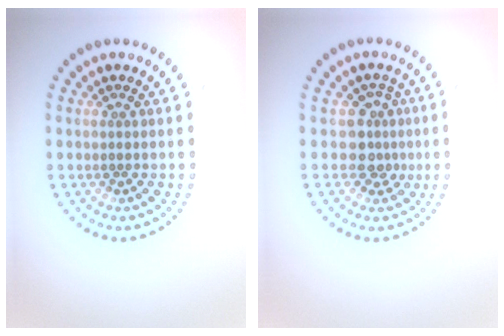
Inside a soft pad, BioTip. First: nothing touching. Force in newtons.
{"total": 2.6, "press": 1.9, "slide": 1.8}